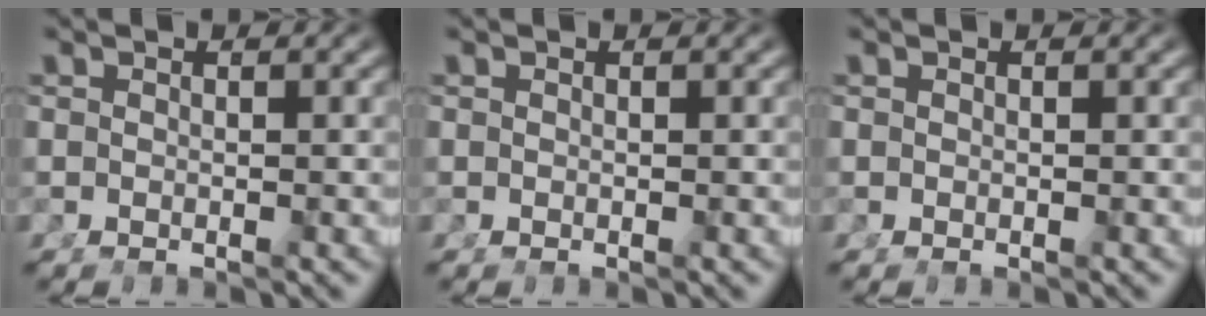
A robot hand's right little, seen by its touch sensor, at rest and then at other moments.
{"total": 0.0}
{"total": 0.0}